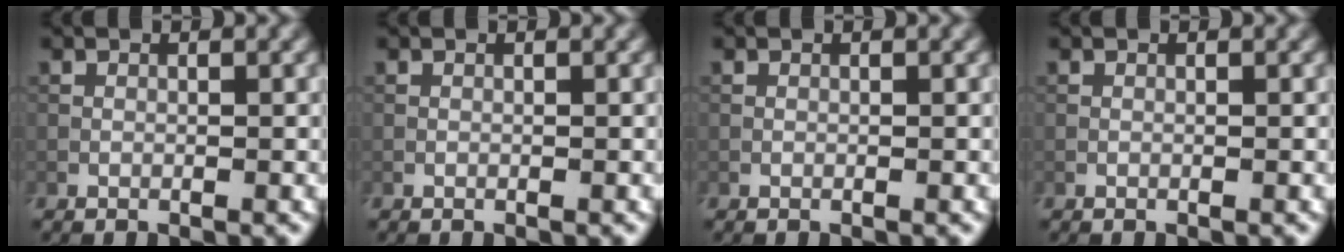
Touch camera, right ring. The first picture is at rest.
{"total": 0.0}
{"total": 0.0}
{"total": 0.0}